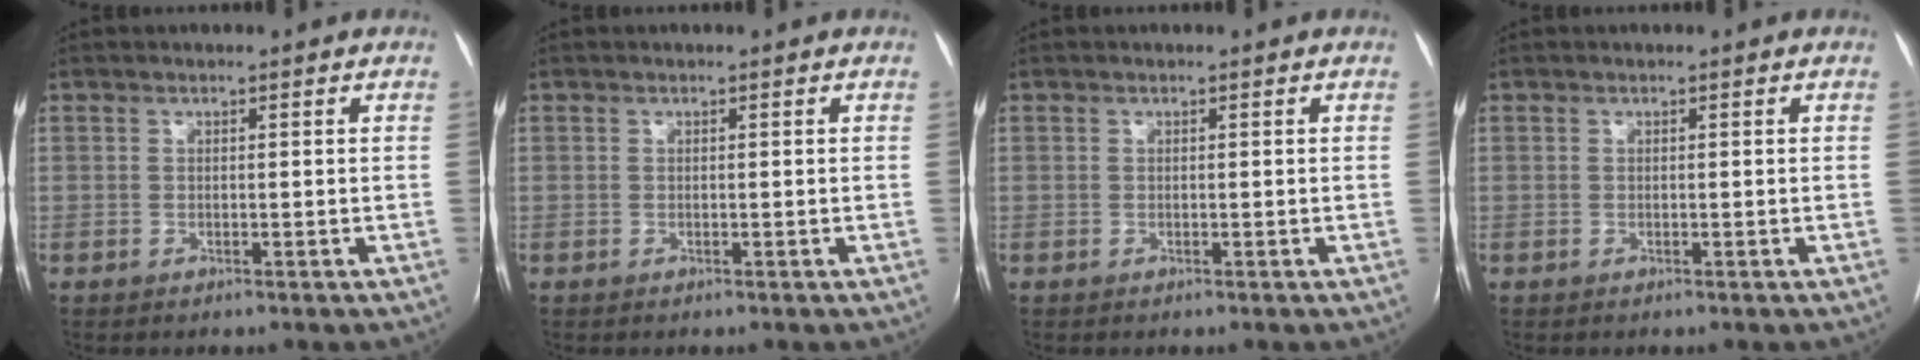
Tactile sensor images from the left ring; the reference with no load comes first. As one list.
[{"total": 0.0}, {"total": 0.0}, {"total": 0.0}]